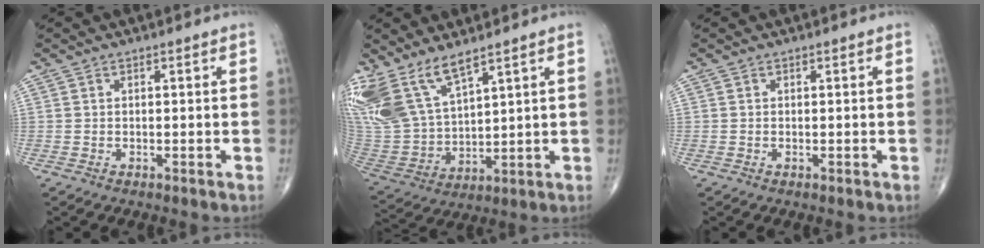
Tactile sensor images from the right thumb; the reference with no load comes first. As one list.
[{"total": 15.6, "force": [10.6, 6.2, 9.6], "torque": [-0.200, -0.045, 0.230]}, {"total": 0.0}]